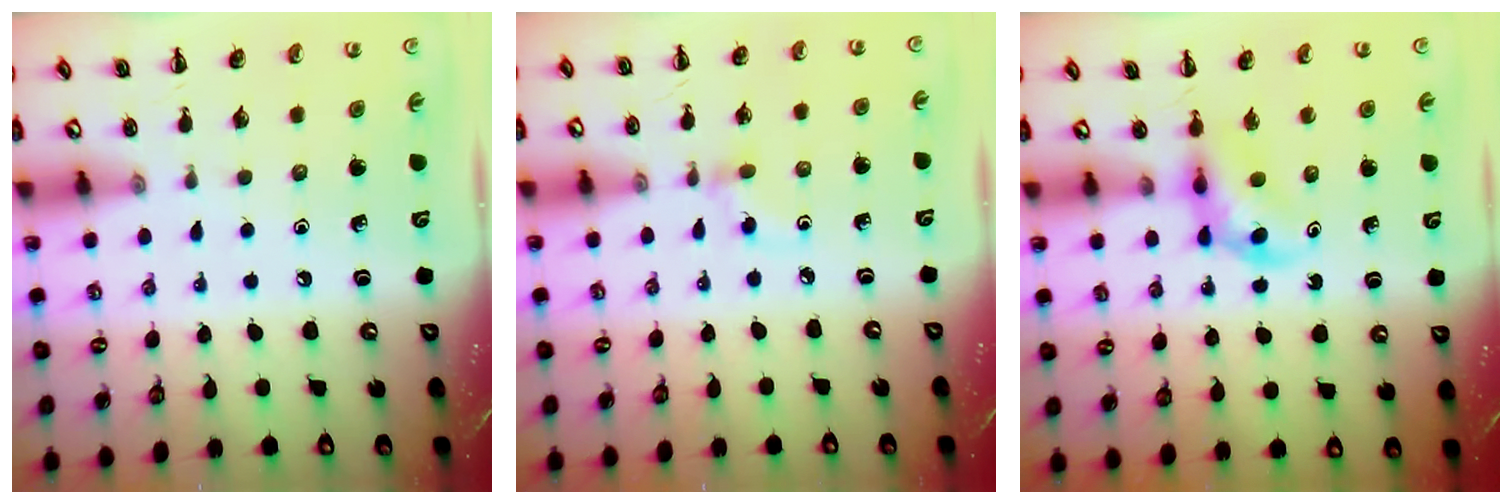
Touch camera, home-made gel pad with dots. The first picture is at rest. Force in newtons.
{"total": 3.2, "press": 2.9, "slide": 1.3}
{"total": 4.0, "press": 3.8, "slide": 1.2}